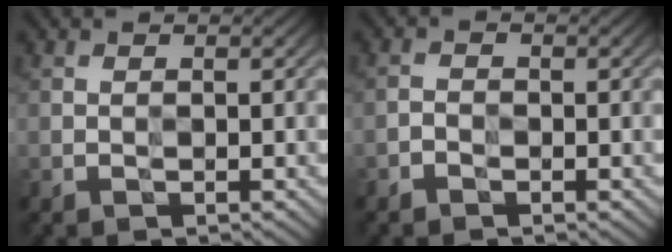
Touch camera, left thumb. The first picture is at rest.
{"total": 1.1, "force": [-0.9, 0.6, 0.1], "torque": [0.001, -0.002, -0.021]}